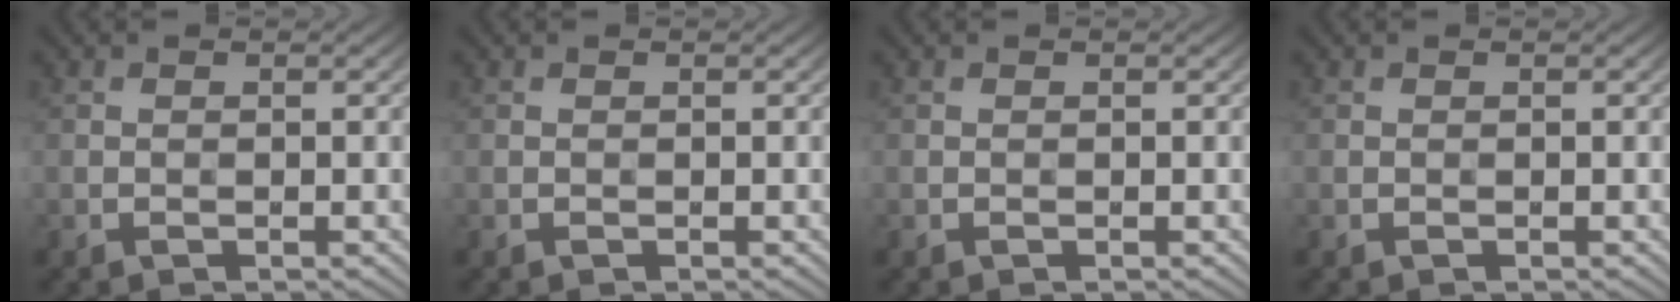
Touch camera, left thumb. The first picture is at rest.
{"total": 0.0}
{"total": 0.0}
{"total": 0.0}